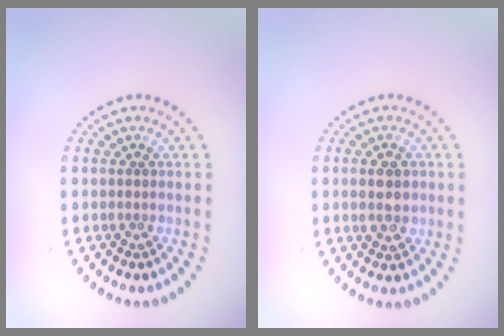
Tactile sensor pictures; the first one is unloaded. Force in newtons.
{"total": 2.4, "press": 2.4, "slide": 0.3}